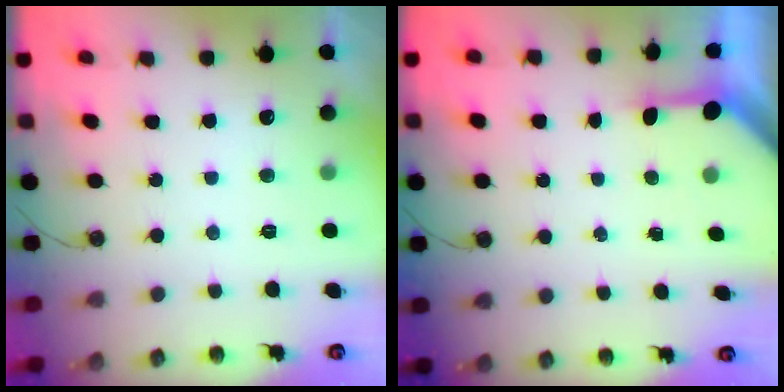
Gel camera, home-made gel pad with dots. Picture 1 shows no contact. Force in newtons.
{"total": 3.1, "press": 3.1, "slide": 0.2}